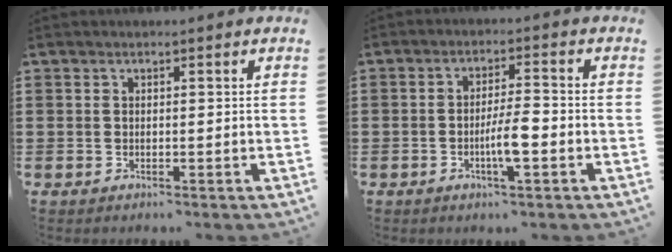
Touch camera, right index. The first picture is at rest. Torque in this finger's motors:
{"motor_torque": [1.07, 1.06, 0.38, 0.06]}